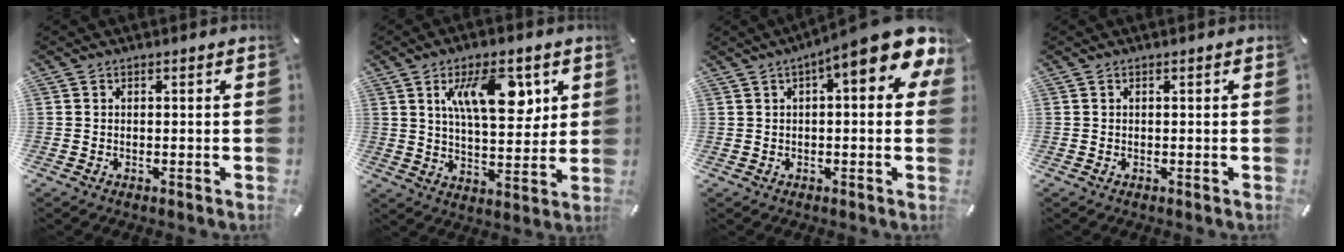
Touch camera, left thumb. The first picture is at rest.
{"total": 15.0, "force": [6.5, 7.1, 11.5], "torque": [-0.181, -0.009, 0.108]}
{"total": 12.2, "force": [5.6, 2.8, 10.5], "torque": [-0.146, -0.039, 0.088]}
{"total": 0.0}